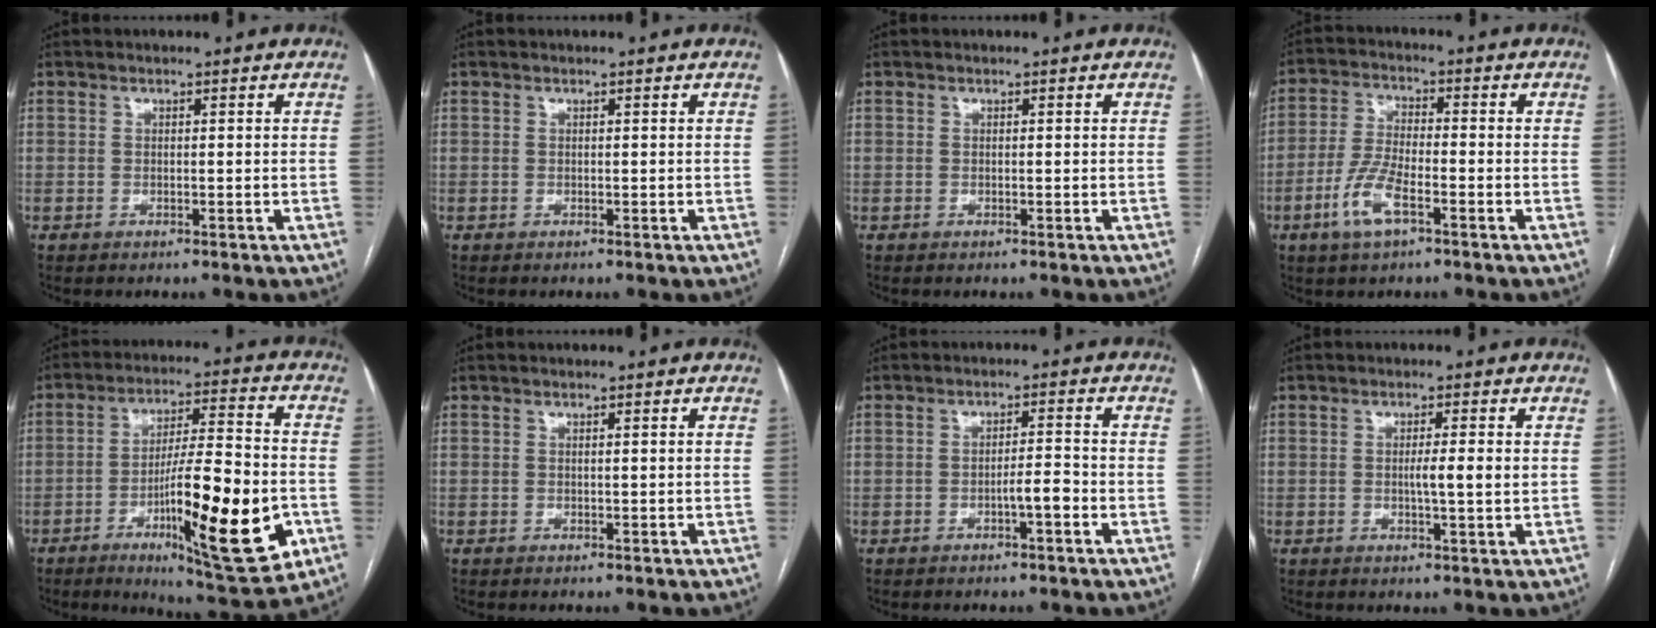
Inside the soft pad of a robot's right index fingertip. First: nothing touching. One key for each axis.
{"total": 0.0}
{"total": 0.0}
{"total": 7.5, "fx": -3.6, "fy": 2.0, "fz": 6.2, "tx": -0.137, "ty": -0.006, "tz": -0.070}
{"total": 19.4, "fx": -6.4, "fy": 2.6, "fz": 18.1, "tx": -0.277, "ty": -0.010, "tz": -0.090}
{"total": 0.0}
{"total": 3.0, "fx": -1.4, "fy": 0.3, "fz": 2.6, "tx": -0.039, "ty": 0.003, "tz": -0.024}
{"total": 3.2, "fx": 0.1, "fy": -0.1, "fz": 3.2, "tx": -0.056, "ty": -0.002, "tz": 0.001}